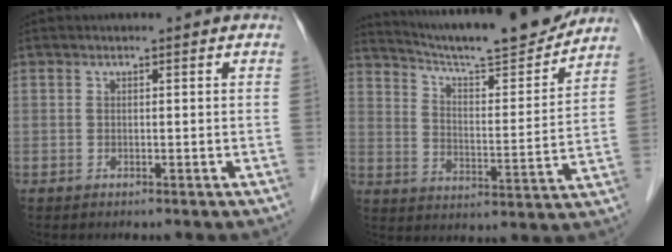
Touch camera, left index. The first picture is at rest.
{"total": 18.1, "force": [16.7, 0.8, 6.9], "torque": [-0.118, -0.026, 0.245]}